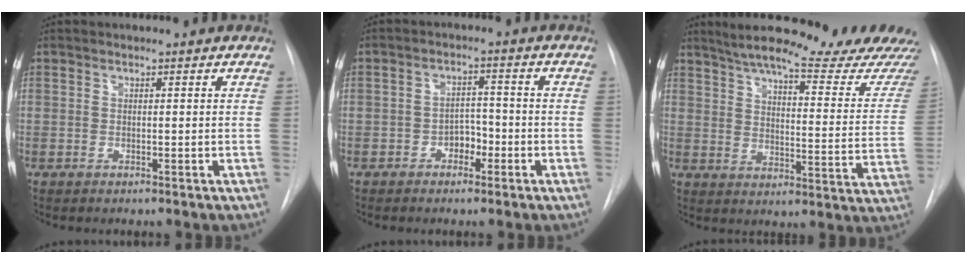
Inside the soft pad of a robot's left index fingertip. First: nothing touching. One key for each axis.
{"total": 3.4, "fx": -1.7, "fy": 2.2, "fz": 1.9, "tx": -0.024, "ty": 0.008, "tz": -0.031}
{"total": 25.5, "fx": 22.5, "fy": 0.8, "fz": 12.1, "tx": -0.181, "ty": -0.077, "tz": 0.280}